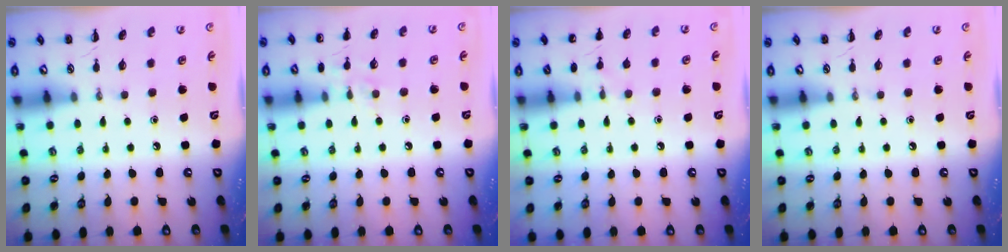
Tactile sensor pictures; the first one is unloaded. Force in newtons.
{"total": 7.5, "press": 7.2, "slide": 1.9}
{"total": 6.7, "press": 6.4, "slide": 1.9}
{"total": 0.0}